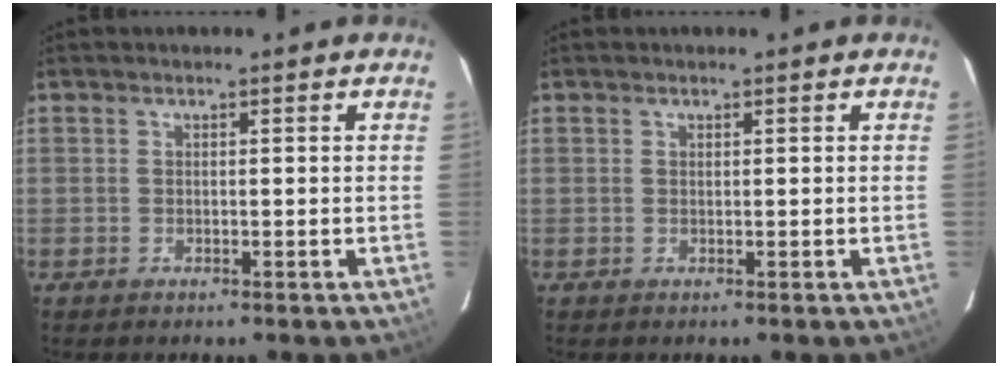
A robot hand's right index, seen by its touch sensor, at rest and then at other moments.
{"total": 0.0}